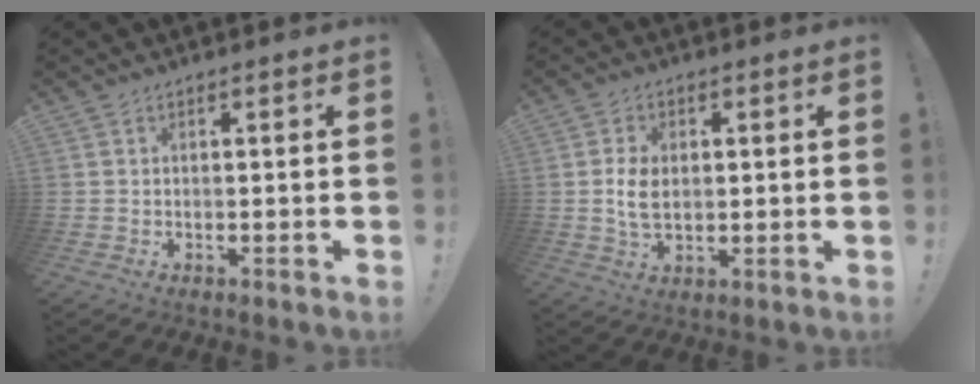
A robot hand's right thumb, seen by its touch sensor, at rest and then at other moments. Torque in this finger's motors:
{"motor_torque": [-0.38, 0.34, 0.02, 0.08, -0.04]}